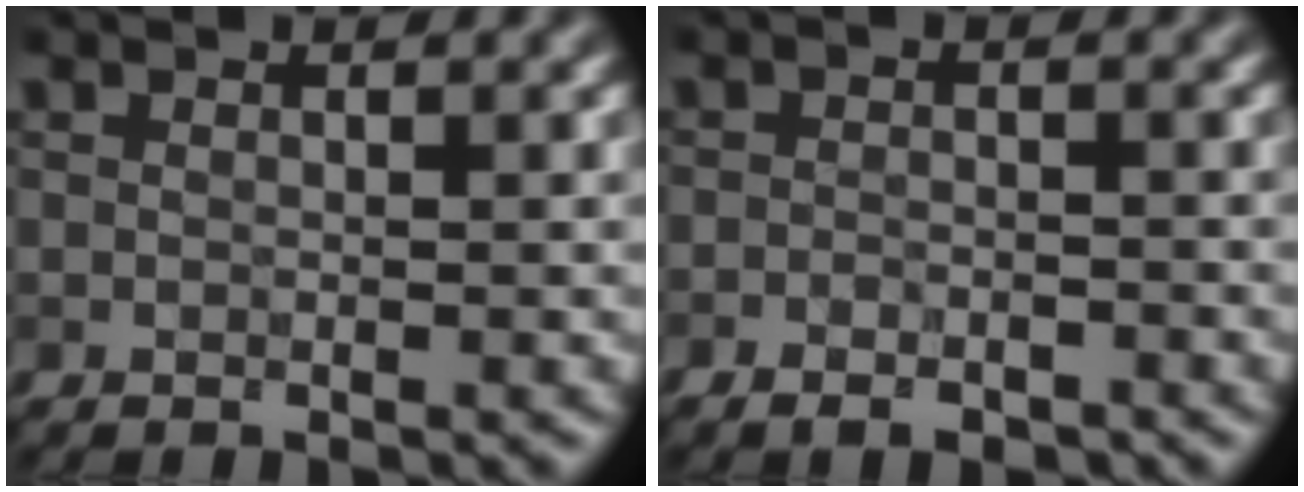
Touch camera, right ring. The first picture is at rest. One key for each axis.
{"total": 2.5, "fx": -2.2, "fy": 0.8, "fz": 1.1, "tx": -0.012, "ty": 0.001, "tz": -0.028}